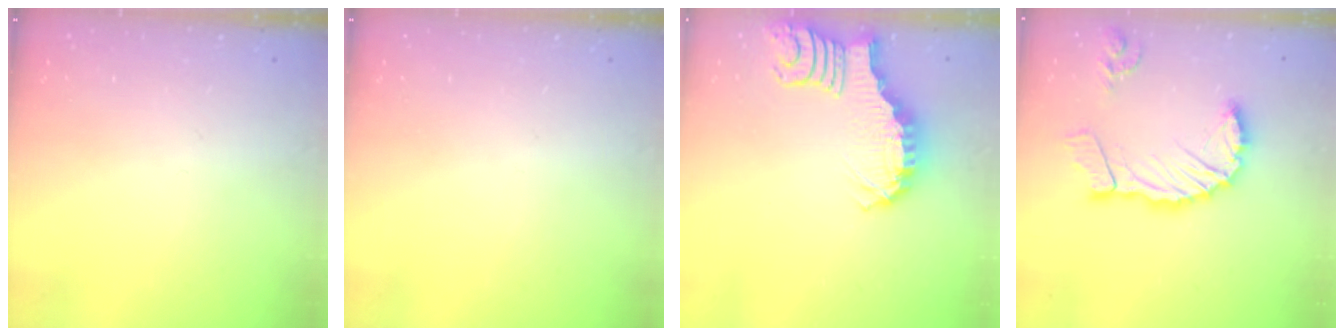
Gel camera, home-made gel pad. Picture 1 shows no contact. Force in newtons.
{"total": 0.0}
{"total": 2.9, "press": 2.8, "slide": 0.5}
{"total": 14.8, "press": 14.7, "slide": 1.6}